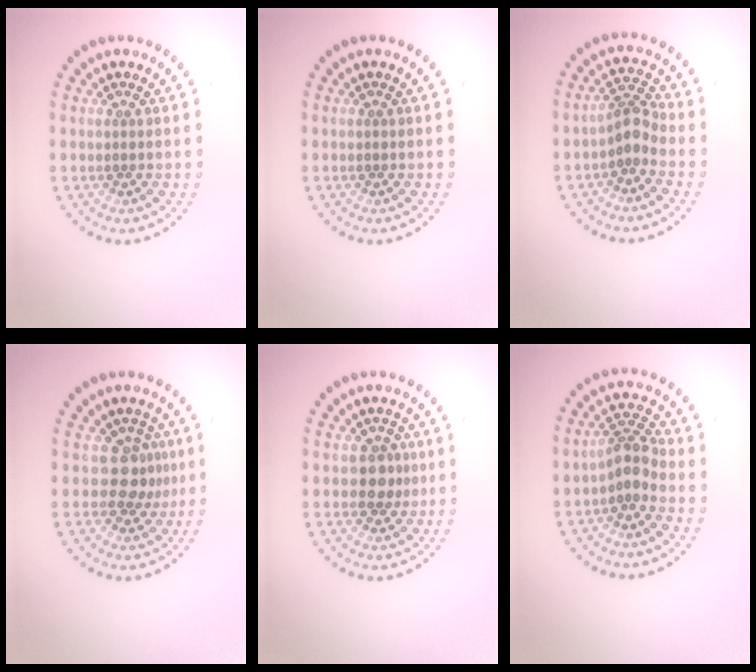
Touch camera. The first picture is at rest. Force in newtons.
{"total": 0.0}
{"total": 2.5, "press": 1.8, "slide": 1.6}
{"total": 2.3, "press": 1.9, "slide": 1.4}
{"total": 2.0, "press": 1.7, "slide": 1.0}
{"total": 2.7, "press": 2.1, "slide": 1.7}